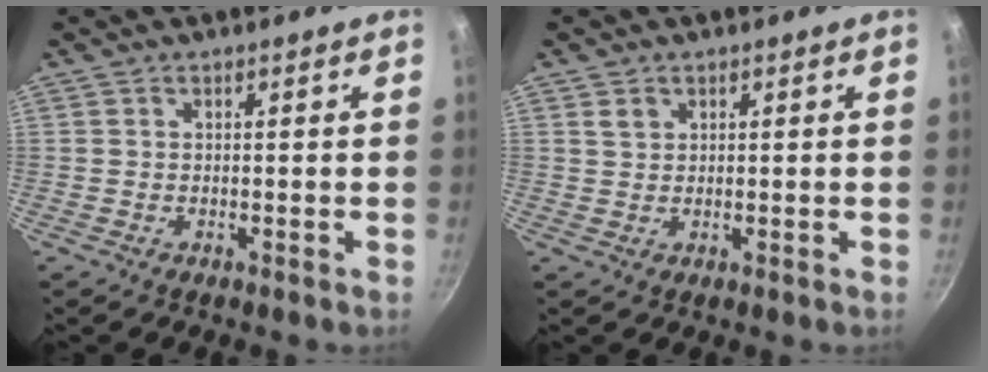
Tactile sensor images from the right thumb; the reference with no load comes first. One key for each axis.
{"total": 1.8, "fx": 1.0, "fy": 1.4, "fz": 0.6, "tx": -0.002, "ty": -0.005, "tz": 0.017}